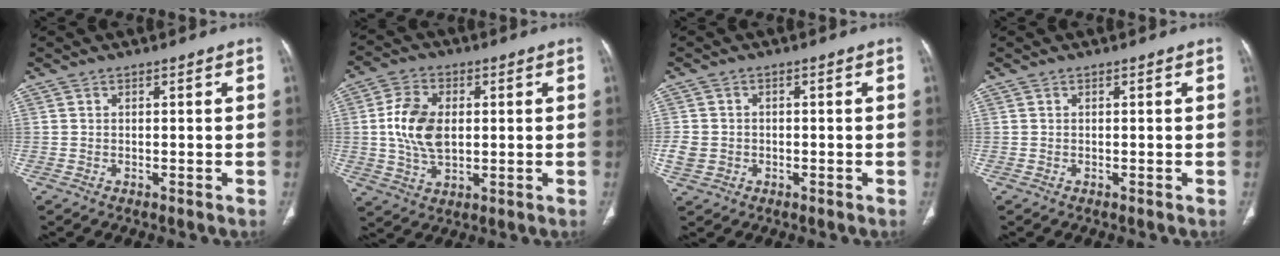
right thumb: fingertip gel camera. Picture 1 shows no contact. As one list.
[{"total": 10.3, "force": [0.8, 6.6, 7.8], "torque": [-0.144, 0.000, 0.018]}, {"total": 4.3, "force": [-0.9, 3.8, 1.8], "torque": [-0.034, 0.009, -0.011]}, {"total": 0.0}]